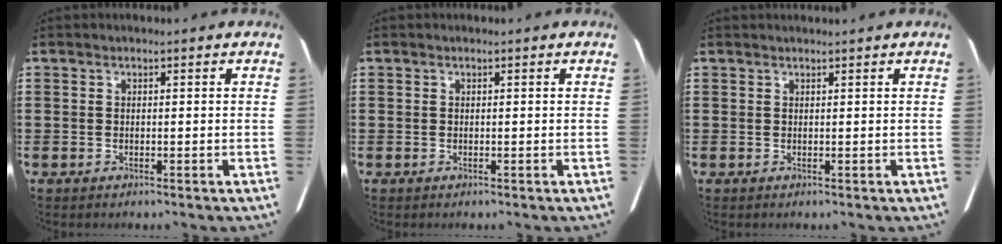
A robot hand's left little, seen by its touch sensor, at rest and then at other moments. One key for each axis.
{"total": 0.0}
{"total": 0.6, "fx": 0.5, "fy": -0.1, "fz": 0.1, "tx": -0.003, "ty": 0.000, "tz": 0.011}